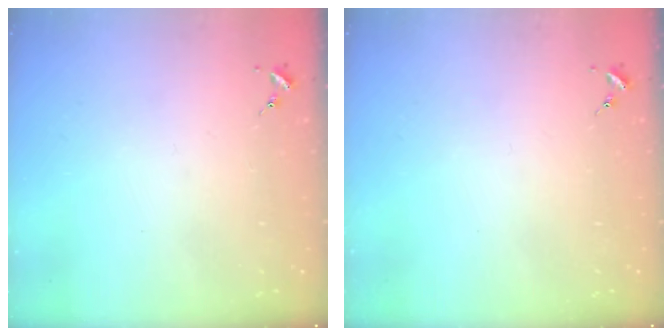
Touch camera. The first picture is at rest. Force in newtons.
{"total": 0.0}